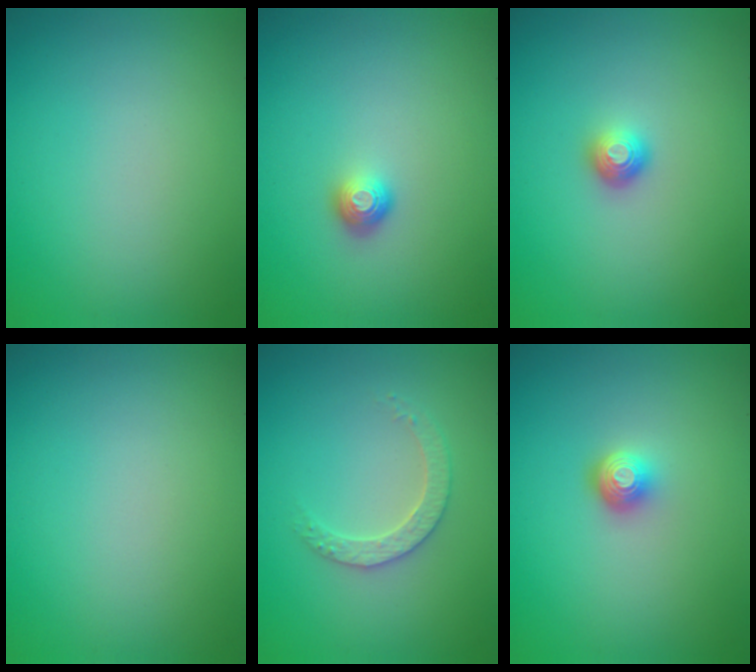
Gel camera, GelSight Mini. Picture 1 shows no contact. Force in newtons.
{"total": 1.2, "press": 0.9, "slide": 0.7}
{"total": 1.5, "press": 1.1, "slide": 1.0}
{"total": 0.0}
{"total": 2.5, "press": 2.4, "slide": 0.7}
{"total": 2.2, "press": 1.4, "slide": 1.6}